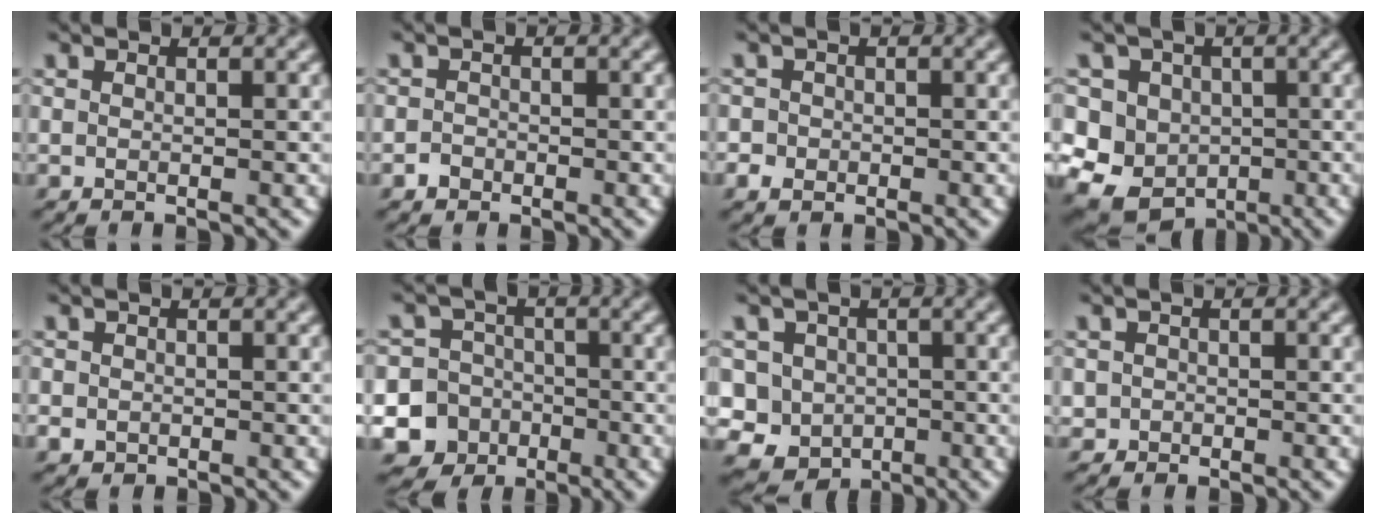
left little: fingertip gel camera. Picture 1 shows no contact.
{"total": 1.0, "force": [-0.7, 0.7, 0.1], "torque": [0.003, 0.001, -0.016]}
{"total": 1.6, "force": [-0.5, 1.5, 0.3], "torque": [0.006, -0.001, -0.010]}
{"total": 8.4, "force": [-0.7, 7.6, 3.5], "torque": [-0.064, 0.014, -0.044]}
{"total": 1.2, "force": [-0.3, 1.1, 0.4], "torque": [-0.005, -0.003, -0.008]}
{"total": 12.3, "force": [-5.6, 10.8, 1.7], "torque": [-0.051, -0.039, -0.109]}
{"total": 8.7, "force": [-1.3, 8.1, 3.0], "torque": [-0.062, 0.018, -0.055]}
{"total": 1.0, "force": [-0.3, 1.0, 0.0], "torque": [0.010, -0.002, -0.007]}